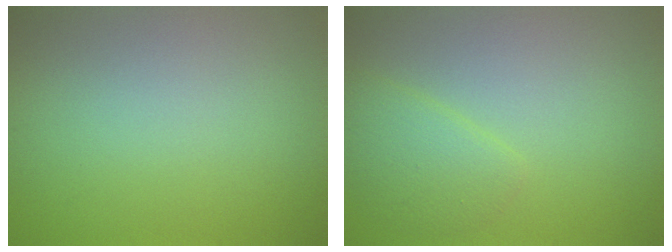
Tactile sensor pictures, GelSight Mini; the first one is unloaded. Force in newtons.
{"total": 2.5, "press": 2.5, "slide": 0.3}